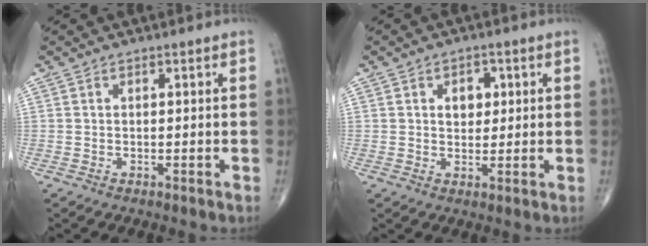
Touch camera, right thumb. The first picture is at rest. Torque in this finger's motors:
{"motor_torque": [0.17, 0.04, 0.55, 0.30, 0.04]}